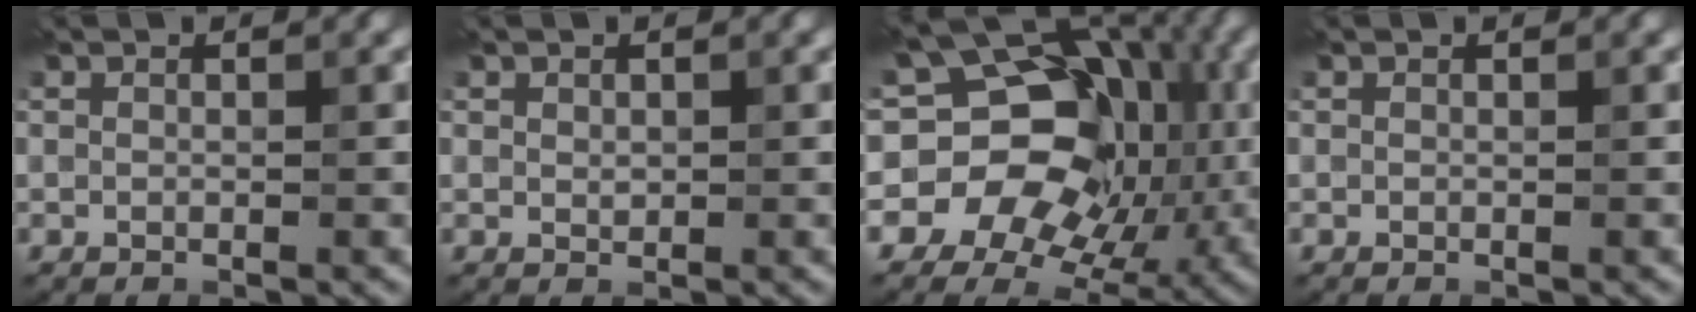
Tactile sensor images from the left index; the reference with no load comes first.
{"total": 0.7, "force": [0.3, 0.5, 0.4], "torque": [-0.009, 0.001, 0.006]}
{"total": 15.2, "force": [-0.3, 12.5, 8.8], "torque": [-0.128, 0.024, -0.026]}
{"total": 0.0}